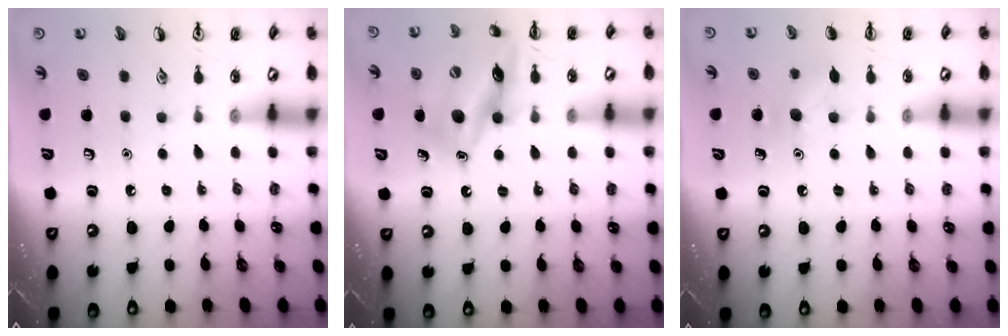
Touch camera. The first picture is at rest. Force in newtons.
{"total": 15.5, "press": 15.3, "slide": 2.9}
{"total": 5.6, "press": 5.3, "slide": 1.6}